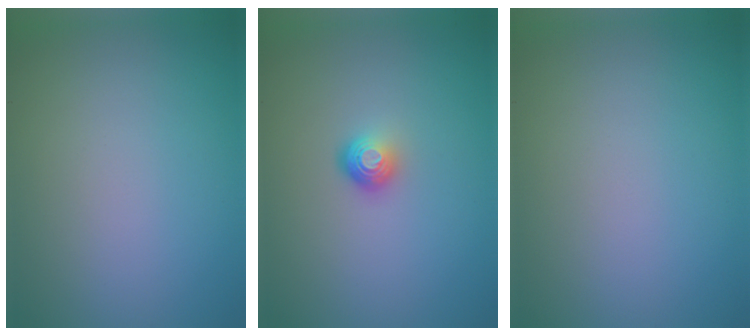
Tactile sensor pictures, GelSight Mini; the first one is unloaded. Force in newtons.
{"total": 1.7, "press": 1.2, "slide": 1.3}
{"total": 0.0}